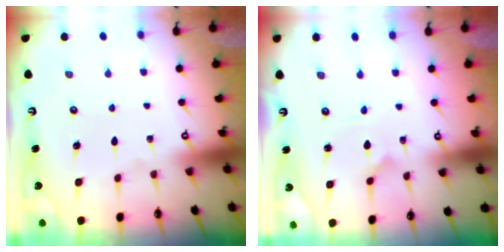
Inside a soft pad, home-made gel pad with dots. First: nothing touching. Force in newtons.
{"total": 0.0}